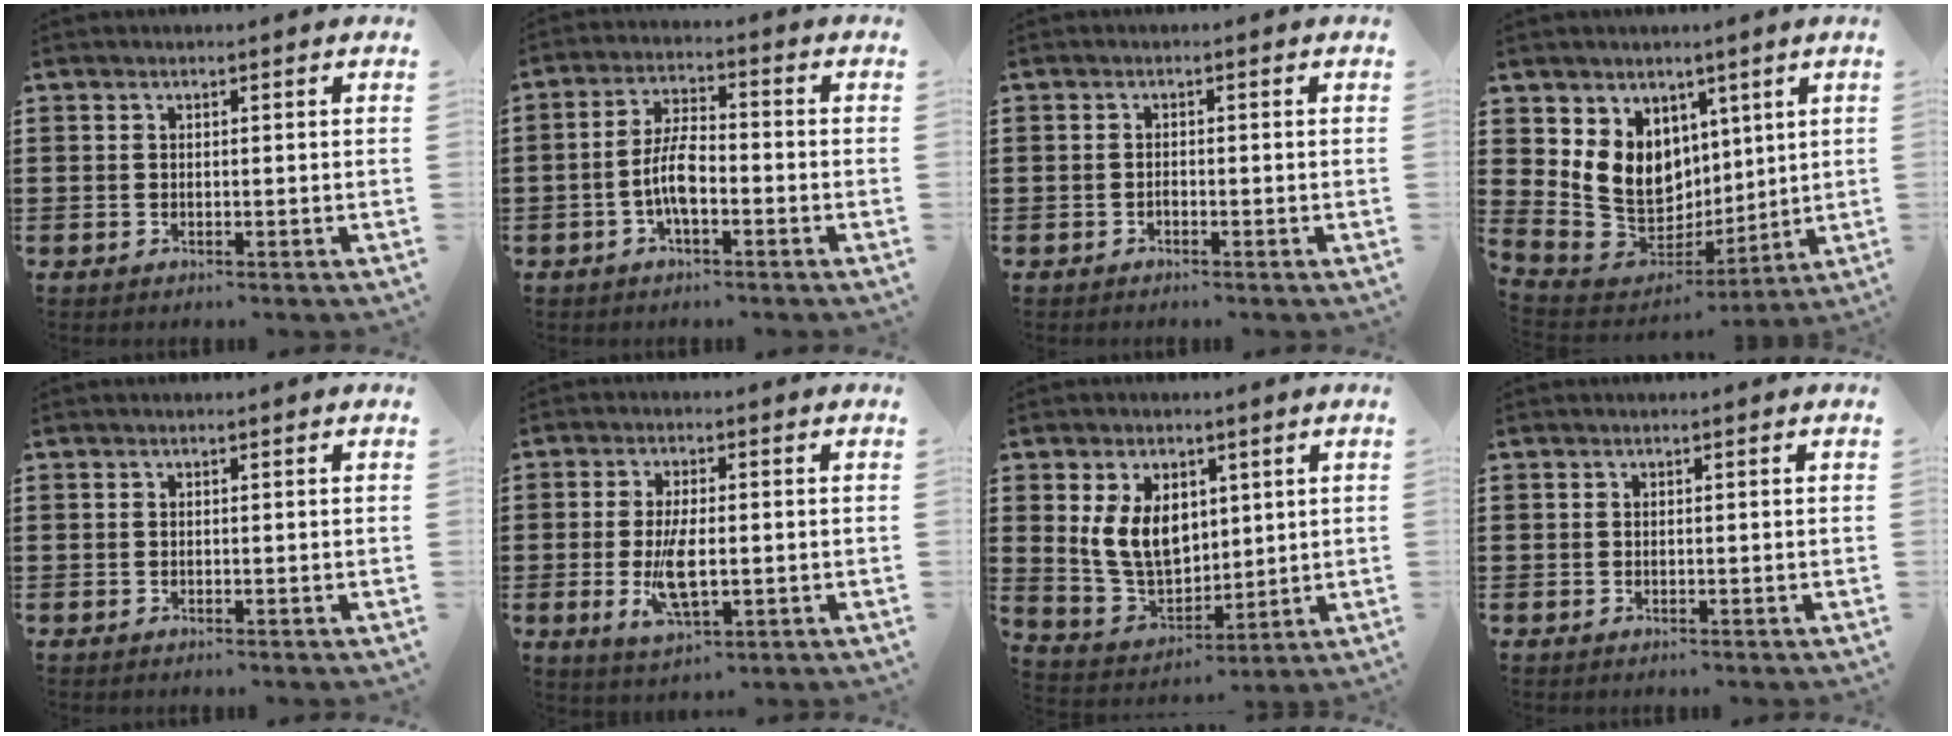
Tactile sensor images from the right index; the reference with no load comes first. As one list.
[{"total": 6.2, "force": [-1.8, 2.3, 5.4], "torque": [-0.121, 0.000, -0.041]}, {"total": 0.7, "force": [-0.5, 0.4, 0.3], "torque": [-0.006, -0.001, -0.010]}, {"total": 10.5, "force": [2.4, 9.5, 3.9], "torque": [-0.116, -0.022, 0.056]}, {"total": 0.0}, {"total": 7.0, "force": [-0.9, 2.7, 6.3], "torque": [-0.122, -0.006, -0.021]}, {"total": 8.9, "force": [2.3, 6.4, 5.7], "torque": [-0.156, 0.010, 0.040]}, {"total": 0.0}]